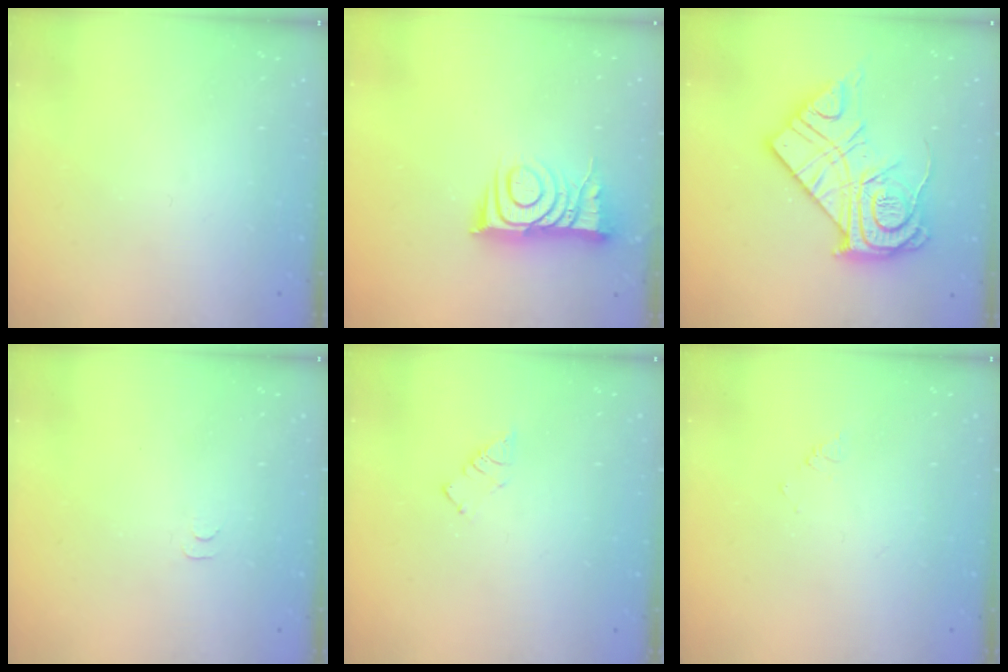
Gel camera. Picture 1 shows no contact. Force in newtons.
{"total": 9.4, "press": 9.4, "slide": 0.6}
{"total": 19.5, "press": 19.4, "slide": 1.5}
{"total": 3.1, "press": 3.1, "slide": 0.4}
{"total": 3.0, "press": 3.0, "slide": 0.4}
{"total": 2.2, "press": 2.2, "slide": 0.3}